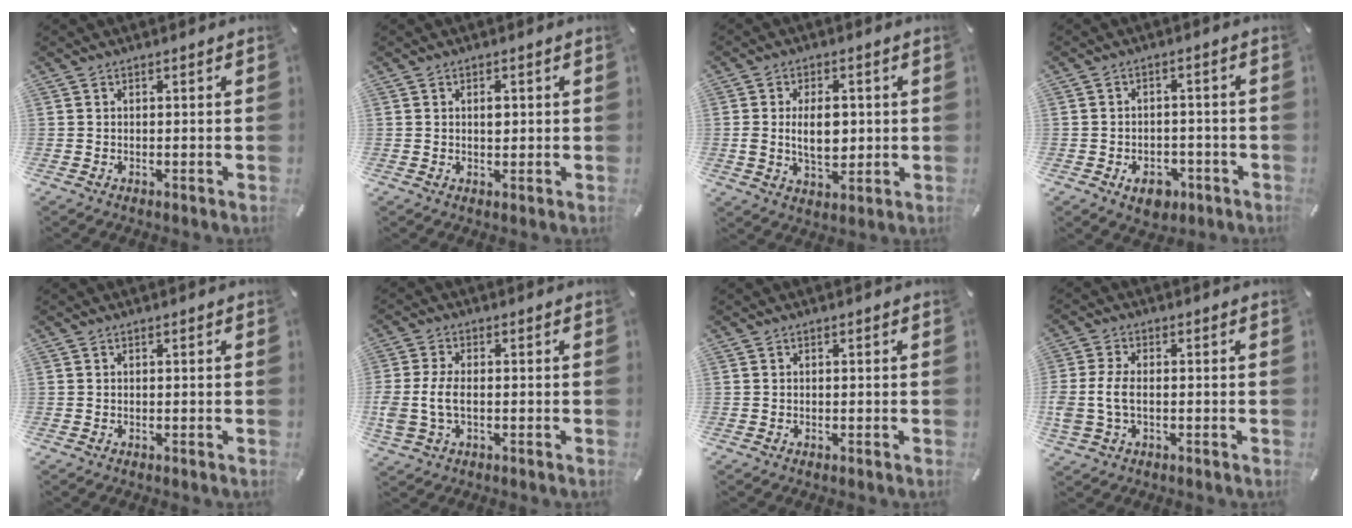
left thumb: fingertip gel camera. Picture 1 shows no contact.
{"total": 2.0, "force": [0.4, 1.2, 1.5], "torque": [-0.024, 0.001, 0.004]}
{"total": 8.9, "force": [0.4, 5.4, 7.1], "torque": [-0.120, 0.000, 0.004]}
{"total": 6.4, "force": [-3.0, 4.3, 3.7], "torque": [-0.065, 0.009, -0.055]}
{"total": 0.0}
{"total": 6.4, "force": [-0.9, 3.5, 5.2], "torque": [-0.116, 0.001, -0.019]}
{"total": 0.0}
{"total": 5.9, "force": [-0.9, 3.5, 4.7], "torque": [-0.107, 0.000, -0.019]}